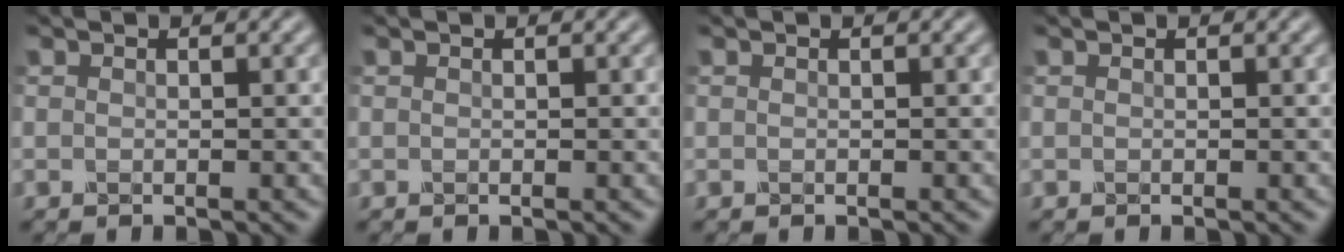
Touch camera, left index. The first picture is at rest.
{"total": 0.0}
{"total": 0.0}
{"total": 0.0}